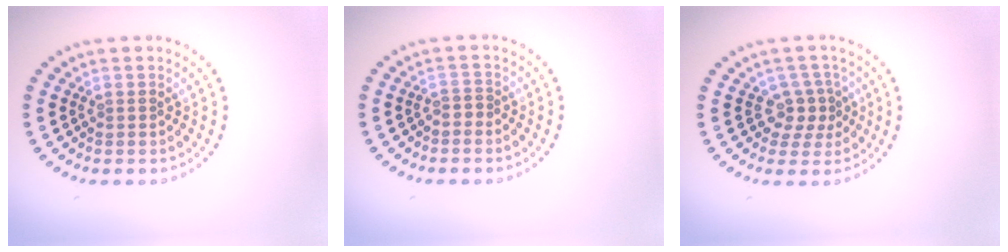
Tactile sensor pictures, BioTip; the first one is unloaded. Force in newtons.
{"total": 0.6, "press": 0.3, "slide": 0.5}
{"total": 2.4, "press": 1.9, "slide": 1.5}